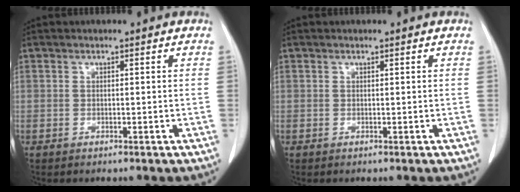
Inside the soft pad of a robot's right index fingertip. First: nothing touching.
{"total": 0.0}